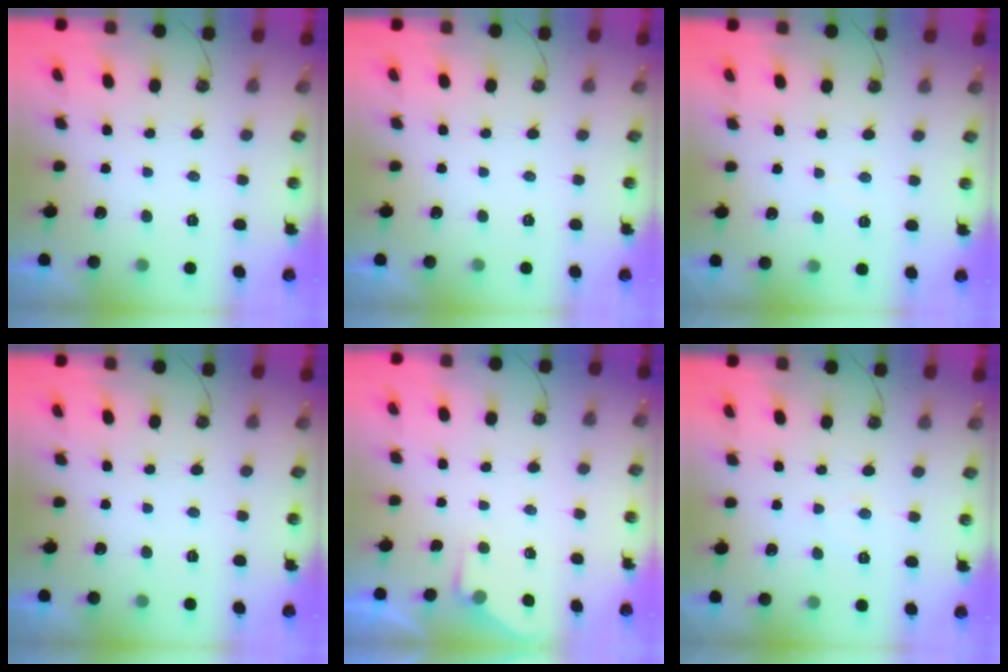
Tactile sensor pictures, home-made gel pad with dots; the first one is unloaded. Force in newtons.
{"total": 0.0}
{"total": 4.7, "press": 4.7, "slide": 0.6}
{"total": 0.0}
{"total": 2.4, "press": 2.4, "slide": 0.4}
{"total": 5.3, "press": 5.2, "slide": 0.8}